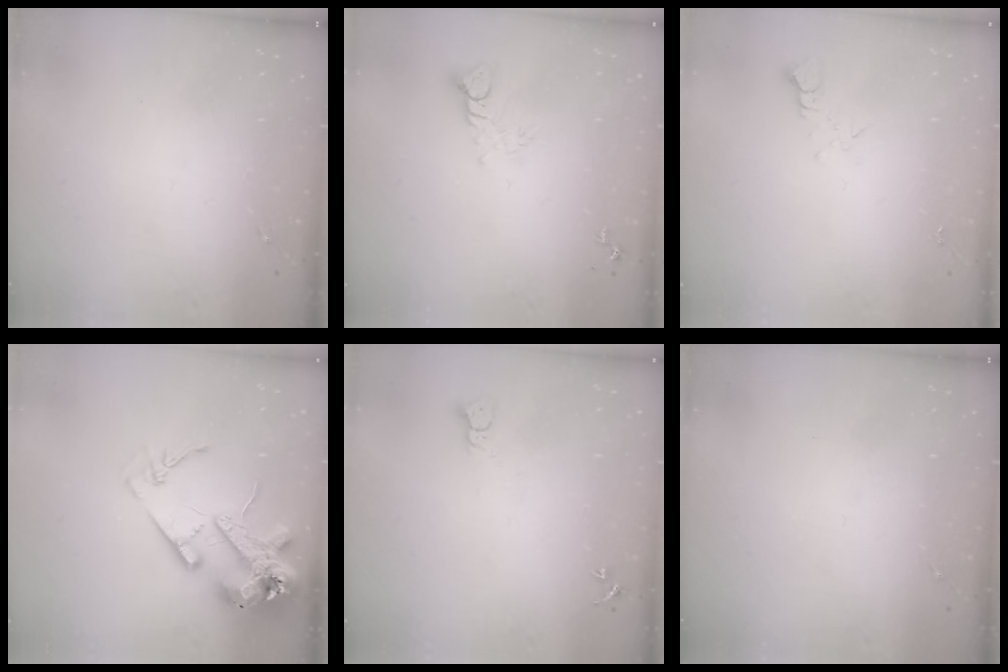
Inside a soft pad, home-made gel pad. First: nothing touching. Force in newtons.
{"total": 5.7, "press": 5.7, "slide": 0.3}
{"total": 2.7, "press": 2.7, "slide": 0.2}
{"total": 17.7, "press": 17.5, "slide": 2.4}
{"total": 2.3, "press": 2.3, "slide": 0.2}
{"total": 0.0}